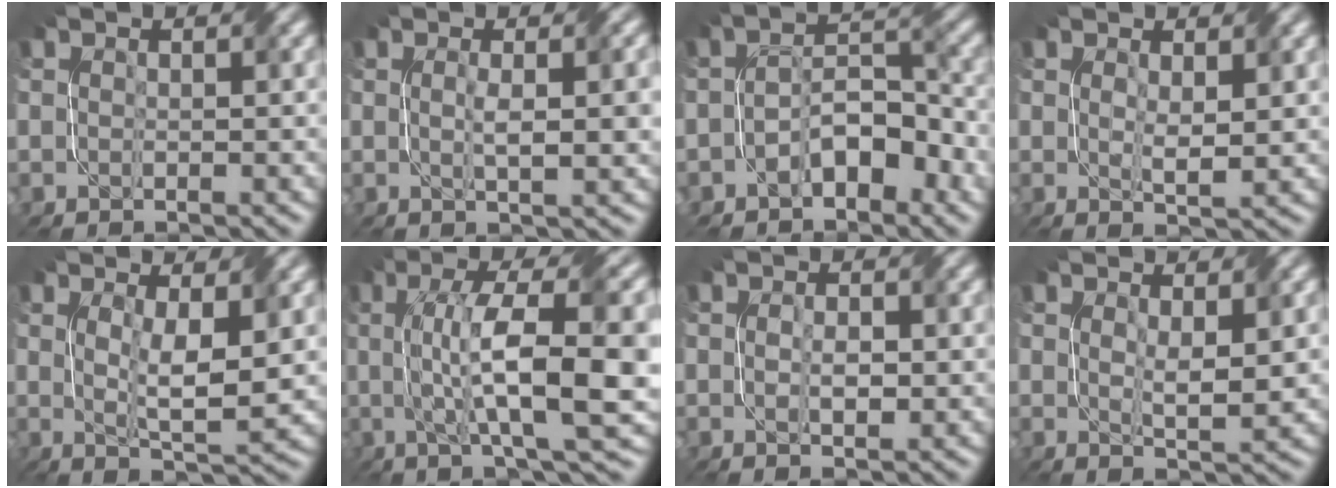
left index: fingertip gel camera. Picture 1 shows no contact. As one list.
[{"total": 3.6, "force": [0.2, 0.7, 3.5], "torque": [-0.054, 0.004, 0.004]}, {"total": 4.4, "force": [-2.2, 2.3, 3.1], "torque": [-0.048, 0.014, -0.037]}, {"total": 2.2, "force": [0.7, 0.6, 1.9], "torque": [-0.039, -0.006, 0.016]}, {"total": 4.7, "force": [0.8, 1.0, 4.5], "torque": [-0.082, -0.010, 0.019]}, {"total": 12.0, "force": [0.6, 2.9, 11.6], "torque": [-0.169, 0.011, 0.011]}, {"total": 2.0, "force": [0.0, 1.0, 1.7], "torque": [-0.033, -0.002, 0.003]}, {"total": 2.6, "force": [0.8, 0.7, 2.4], "torque": [-0.046, -0.005, 0.018]}]